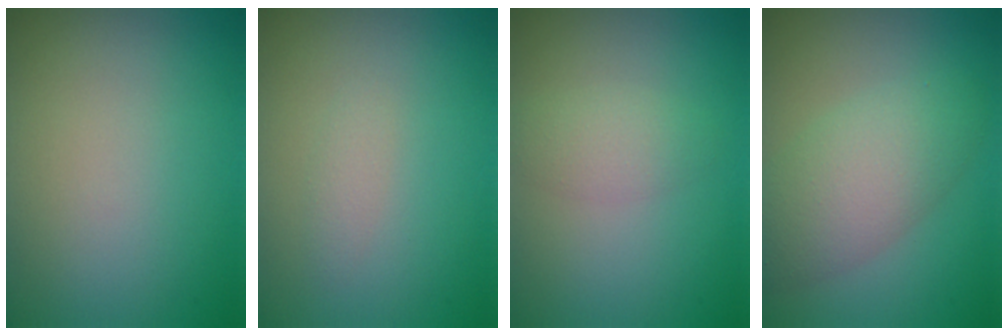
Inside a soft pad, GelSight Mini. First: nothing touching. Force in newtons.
{"total": 0.9, "press": 0.9, "slide": 0.1}
{"total": 2.0, "press": 2.0, "slide": 0.2}
{"total": 5.1, "press": 5.1, "slide": 0.1}